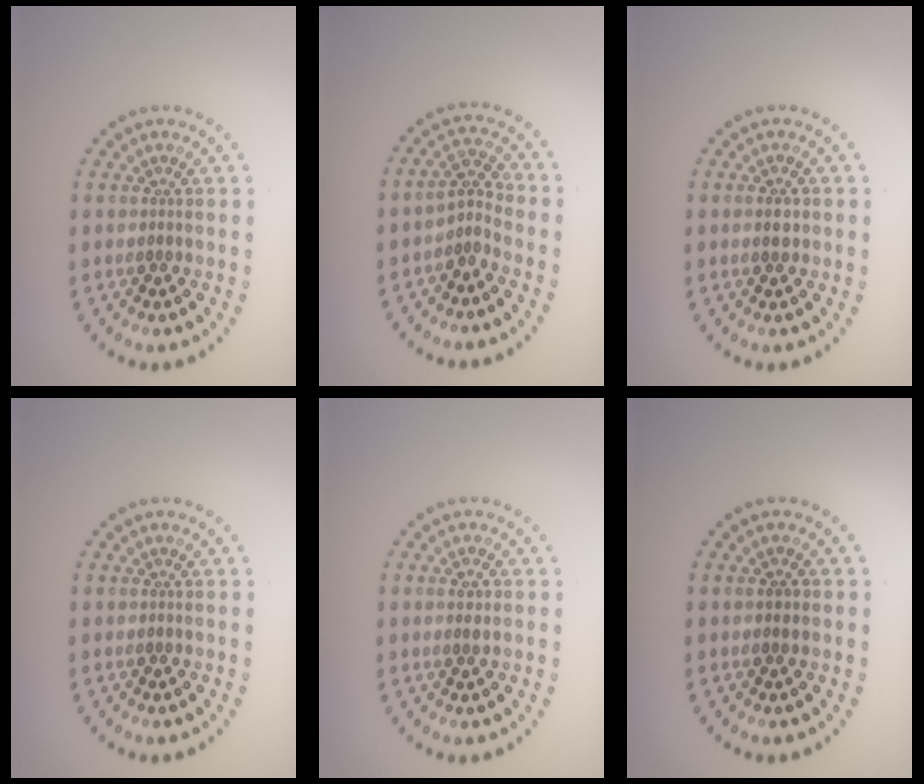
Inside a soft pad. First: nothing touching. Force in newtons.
{"total": 2.1, "press": 1.5, "slide": 1.4}
{"total": 1.6, "press": 1.6, "slide": 0.3}
{"total": 0.0}
{"total": 1.3, "press": 1.2, "slide": 0.6}
{"total": 0.9, "press": 0.9, "slide": 0.2}